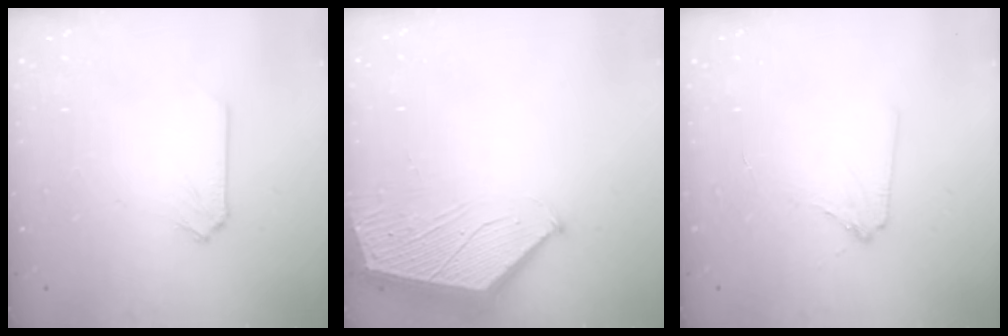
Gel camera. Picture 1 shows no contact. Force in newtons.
{"total": 5.5, "press": 5.5, "slide": 0.7}
{"total": 2.7, "press": 2.6, "slide": 0.4}